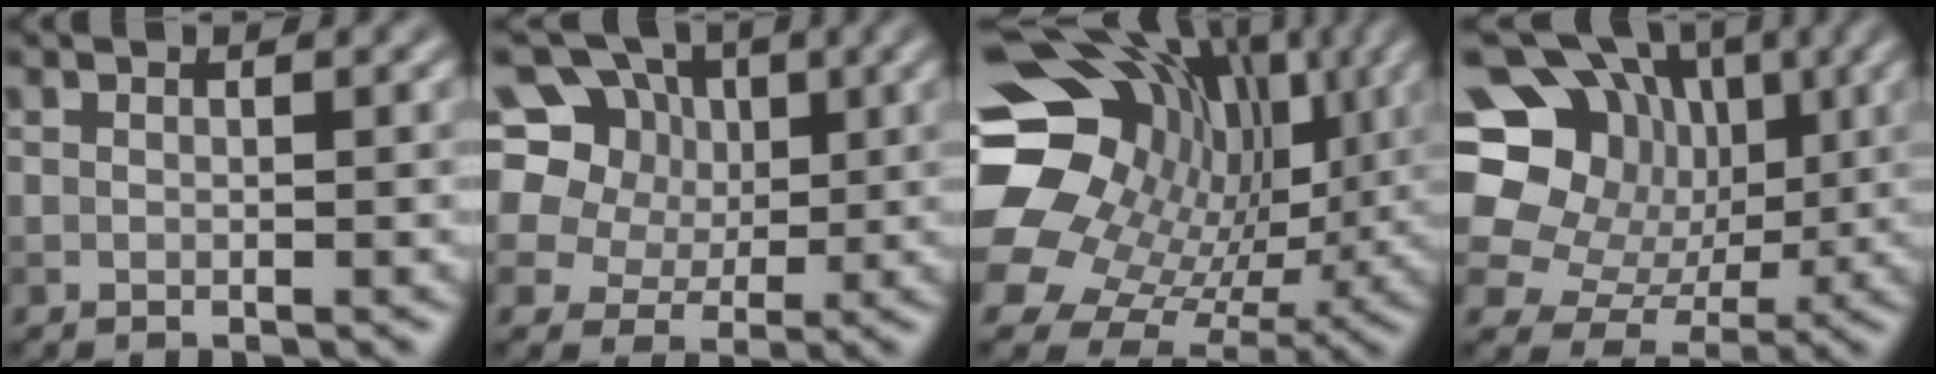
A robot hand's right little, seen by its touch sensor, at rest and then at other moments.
{"total": 13.0, "force": [5.2, 10.5, 5.7], "torque": [-0.134, 0.042, 0.081]}
{"total": 19.5, "force": [3.9, 16.1, 10.2], "torque": [-0.201, 0.038, 0.078]}
{"total": 16.1, "force": [4.4, 13.7, 7.3], "torque": [-0.163, 0.041, 0.062]}